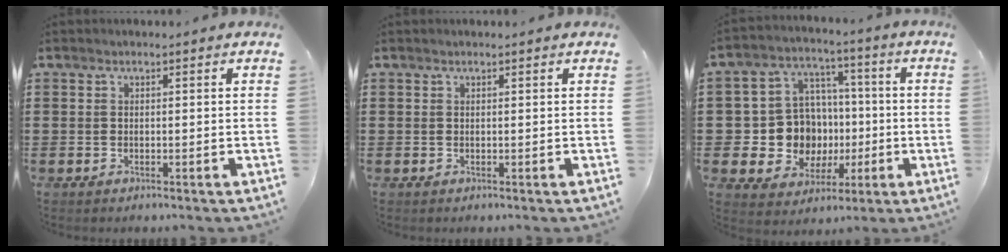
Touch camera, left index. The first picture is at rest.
{"total": 0.0}
{"total": 10.5, "force": [-0.5, 9.8, 3.6], "torque": [-0.114, 0.006, 0.002]}